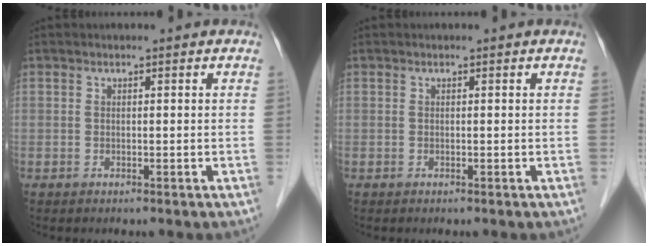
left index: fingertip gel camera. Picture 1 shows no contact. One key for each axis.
{"total": 0.0}